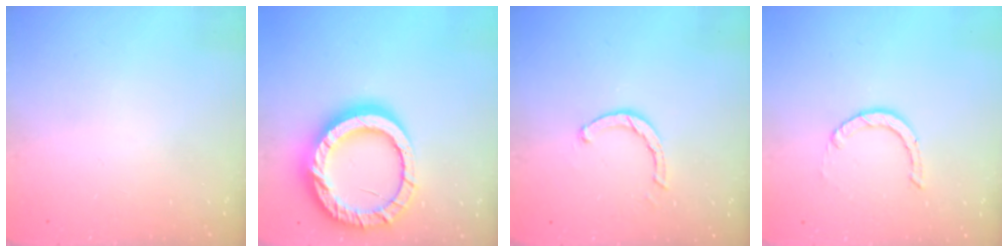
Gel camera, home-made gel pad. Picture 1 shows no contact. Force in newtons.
{"total": 21.0, "press": 20.9, "slide": 2.1}
{"total": 2.5, "press": 2.5, "slide": 0.1}
{"total": 0.9, "press": 0.9, "slide": 0.1}